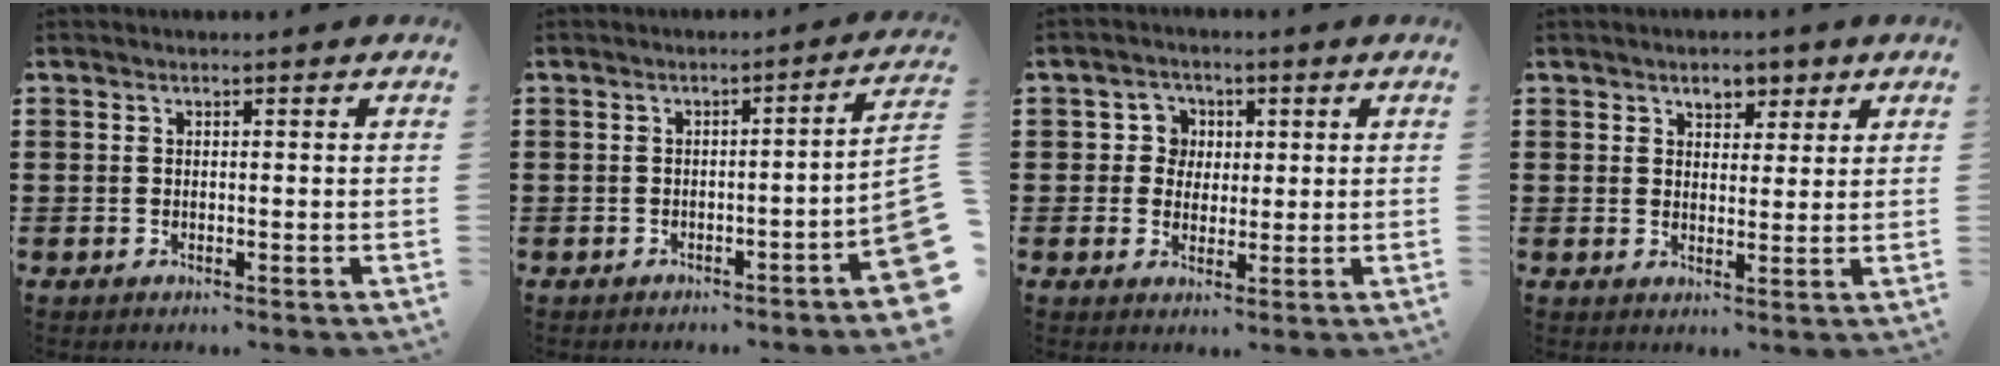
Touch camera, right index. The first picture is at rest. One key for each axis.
{"total": 3.9, "fx": -2.1, "fy": -0.1, "fz": 3.3, "tx": -0.054, "ty": -0.012, "tz": -0.037}
{"total": 3.7, "fx": 0.7, "fy": 3.5, "fz": 1.2, "tx": -0.040, "ty": 0.011, "tz": 0.008}
{"total": 3.4, "fx": 2.4, "fy": 2.1, "fz": 1.2, "tx": -0.026, "ty": 0.008, "tz": 0.042}